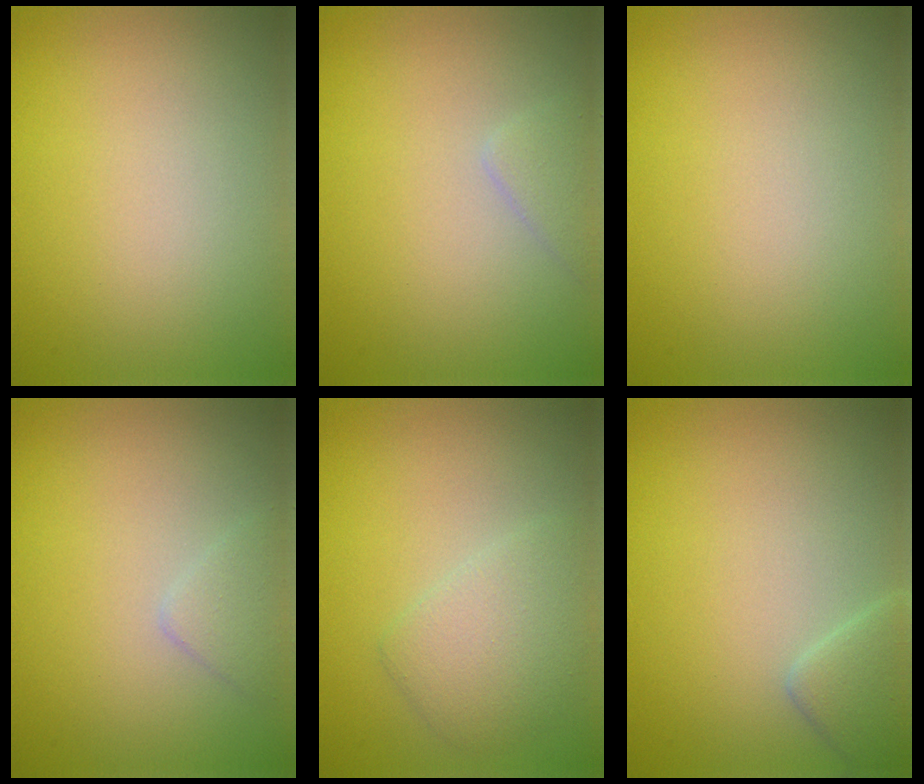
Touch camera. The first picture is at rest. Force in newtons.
{"total": 1.3, "press": 1.3, "slide": 0.1}
{"total": 0.0}
{"total": 1.4, "press": 1.4, "slide": 0.1}
{"total": 2.9, "press": 2.9, "slide": 0.2}
{"total": 2.3, "press": 2.3, "slide": 0.2}